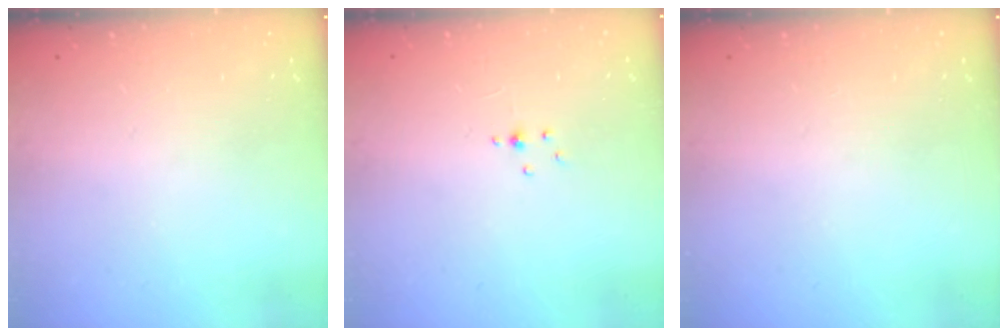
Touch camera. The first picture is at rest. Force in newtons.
{"total": 1.8, "press": 1.8, "slide": 0.2}
{"total": 0.0}